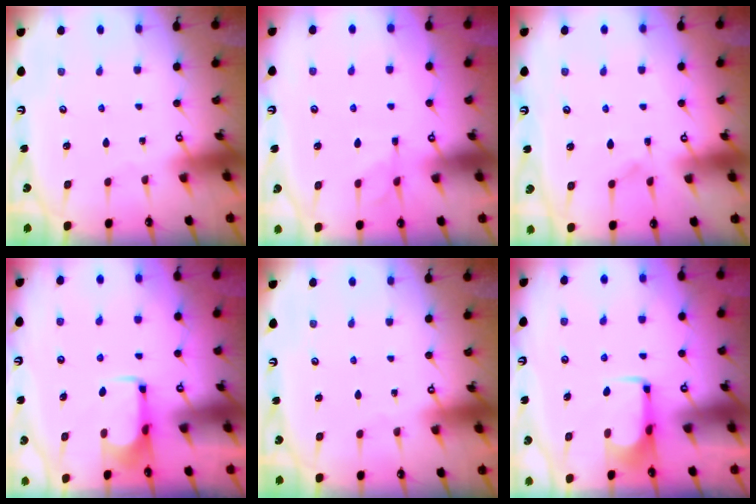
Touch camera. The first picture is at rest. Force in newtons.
{"total": 1.3, "press": 0.5, "slide": 1.2}
{"total": 4.8, "press": 4.8, "slide": 0.5}
{"total": 1.6, "press": 1.5, "slide": 0.6}
{"total": 0.0}
{"total": 2.0, "press": 2.0, "slide": 0.2}